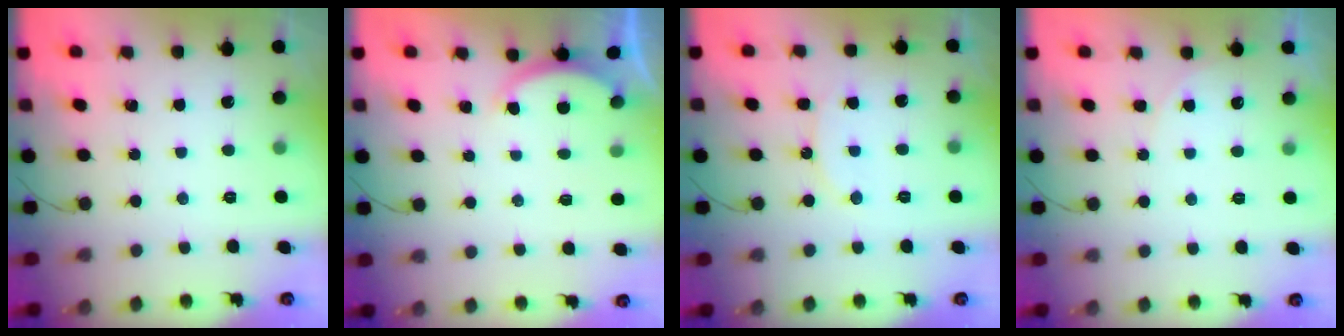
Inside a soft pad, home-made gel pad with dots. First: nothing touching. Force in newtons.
{"total": 1.9, "press": 1.8, "slide": 0.5}
{"total": 8.9, "press": 8.8, "slide": 0.9}
{"total": 4.3, "press": 4.3, "slide": 0.1}